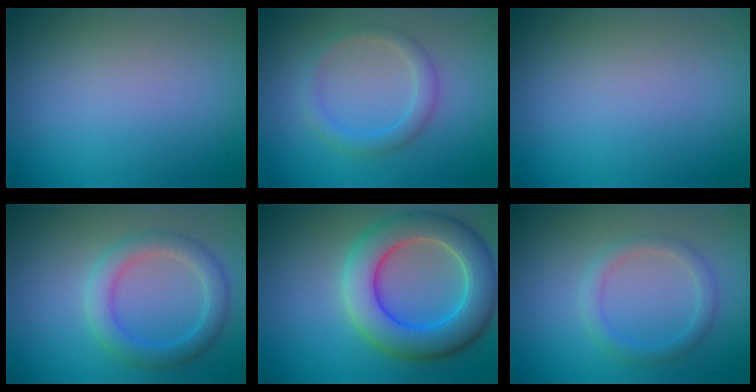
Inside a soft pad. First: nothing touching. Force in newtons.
{"total": 2.2, "press": 2.2, "slide": 0.1}
{"total": 0.0}
{"total": 3.6, "press": 3.6, "slide": 0.1}
{"total": 8.3, "press": 8.3, "slide": 0.6}
{"total": 2.0, "press": 2.0, "slide": 0.1}